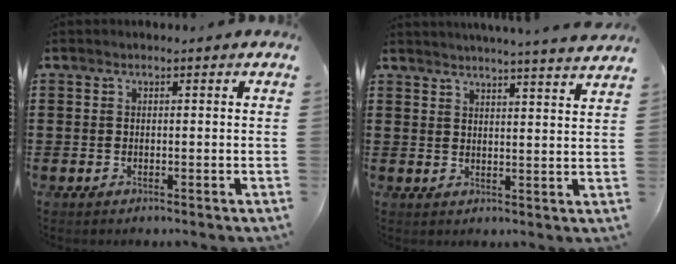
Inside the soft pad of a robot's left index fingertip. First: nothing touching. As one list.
[{"total": 3.8, "force": [3.6, -1.0, 0.4], "torque": [-0.021, -0.022, 0.062]}]